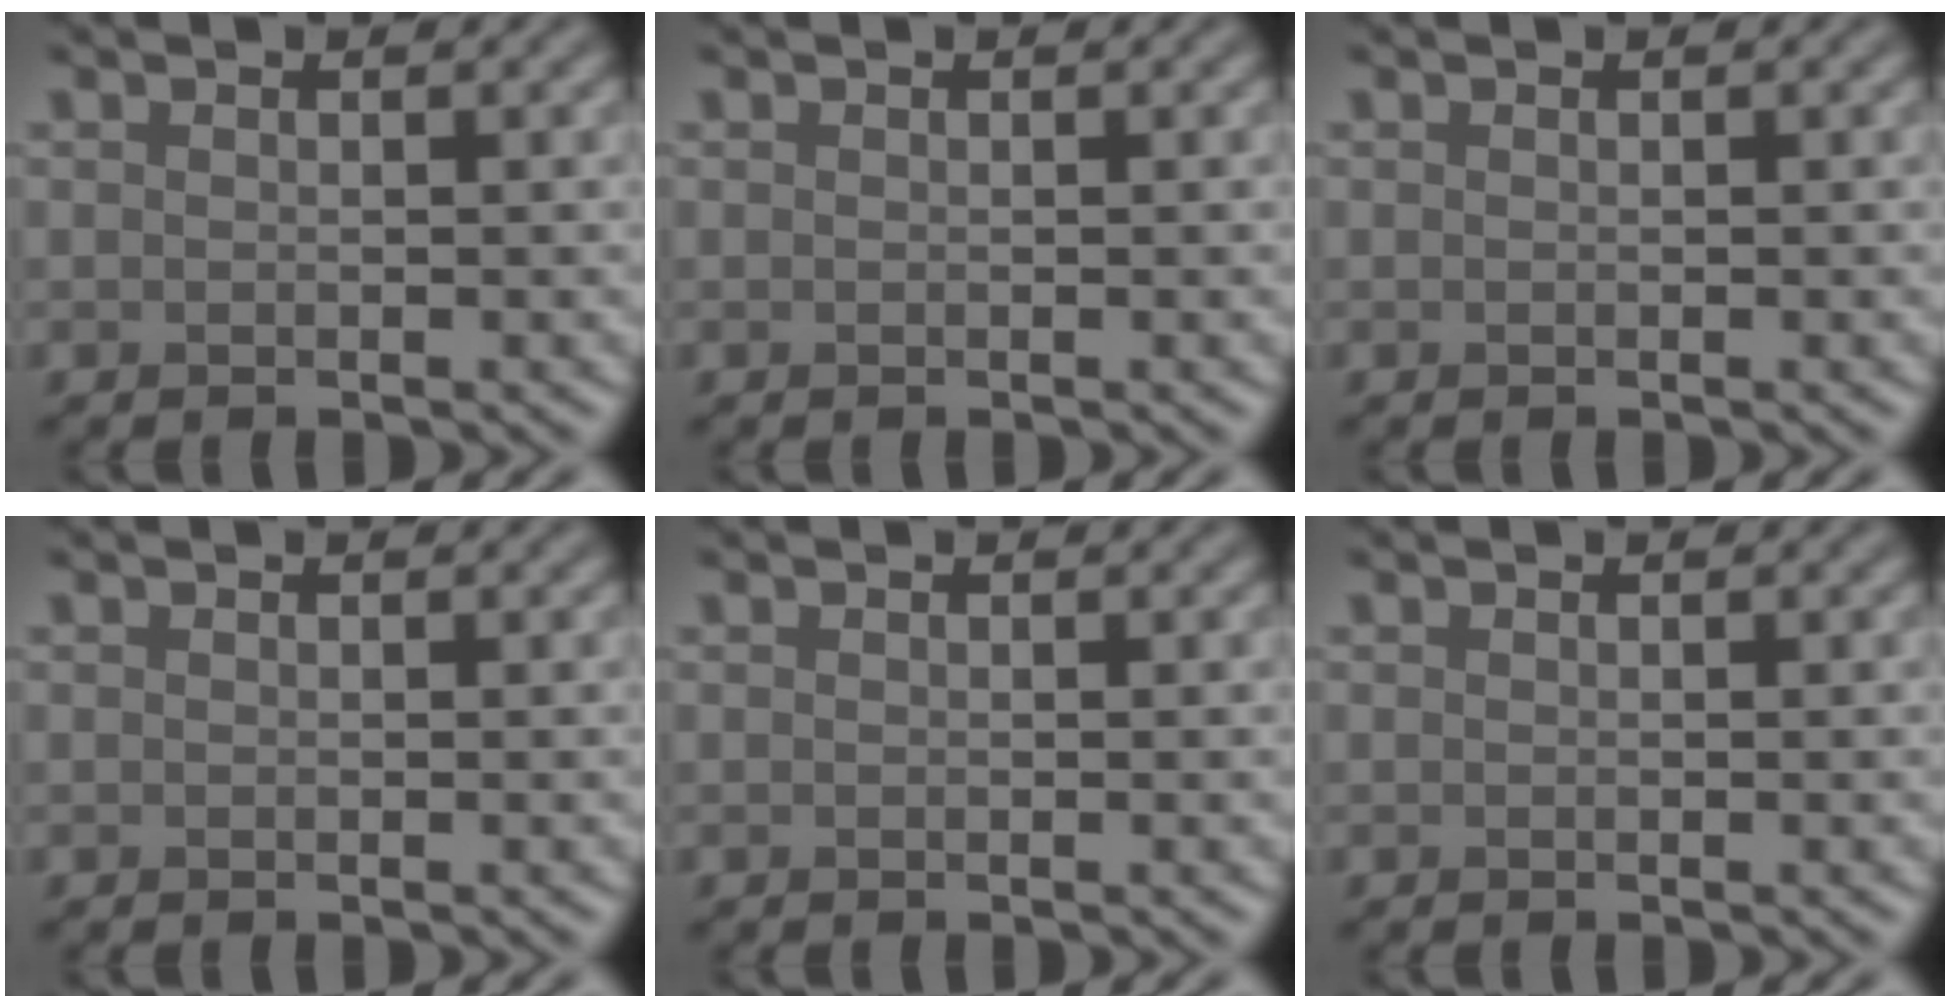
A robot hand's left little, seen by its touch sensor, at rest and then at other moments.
{"total": 0.0}
{"total": 0.0}
{"total": 0.0}
{"total": 0.0}
{"total": 0.0}